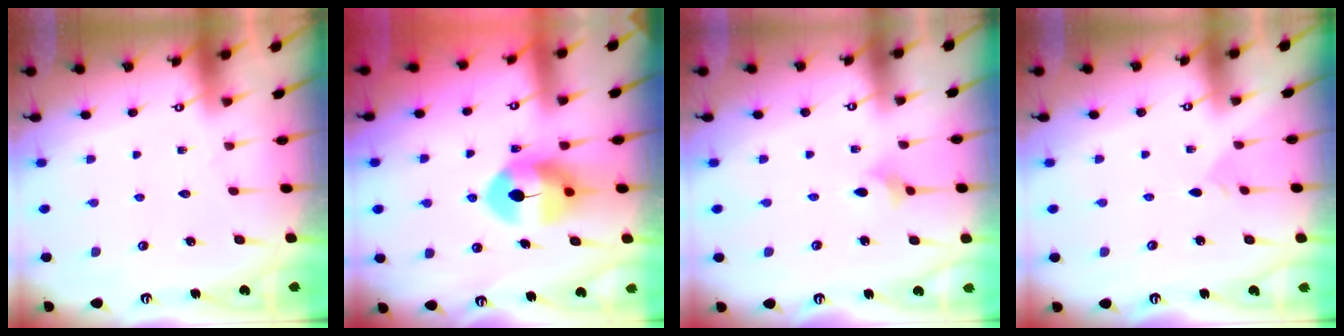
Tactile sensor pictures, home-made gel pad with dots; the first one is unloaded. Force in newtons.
{"total": 8.8, "press": 8.7, "slide": 1.2}
{"total": 4.3, "press": 4.2, "slide": 1.0}
{"total": 1.5, "press": 1.5, "slide": 0.4}